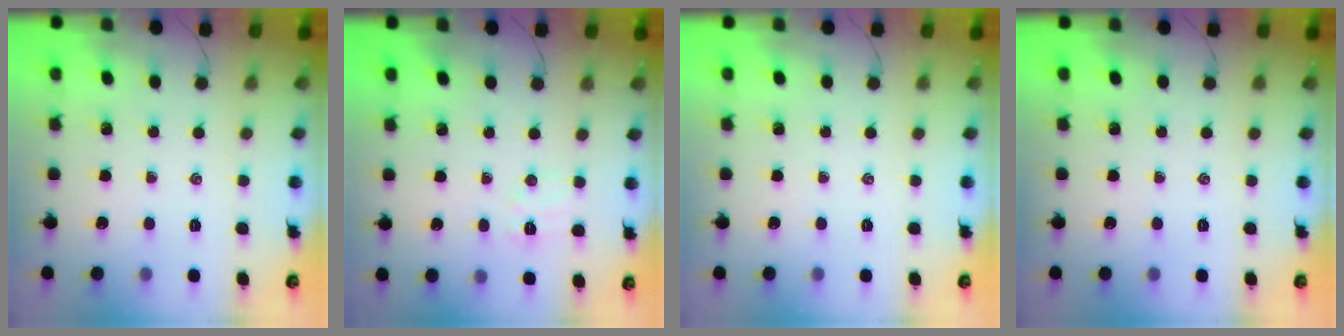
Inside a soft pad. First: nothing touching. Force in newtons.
{"total": 5.7, "press": 5.6, "slide": 1.2}
{"total": 0.0}
{"total": 0.0}